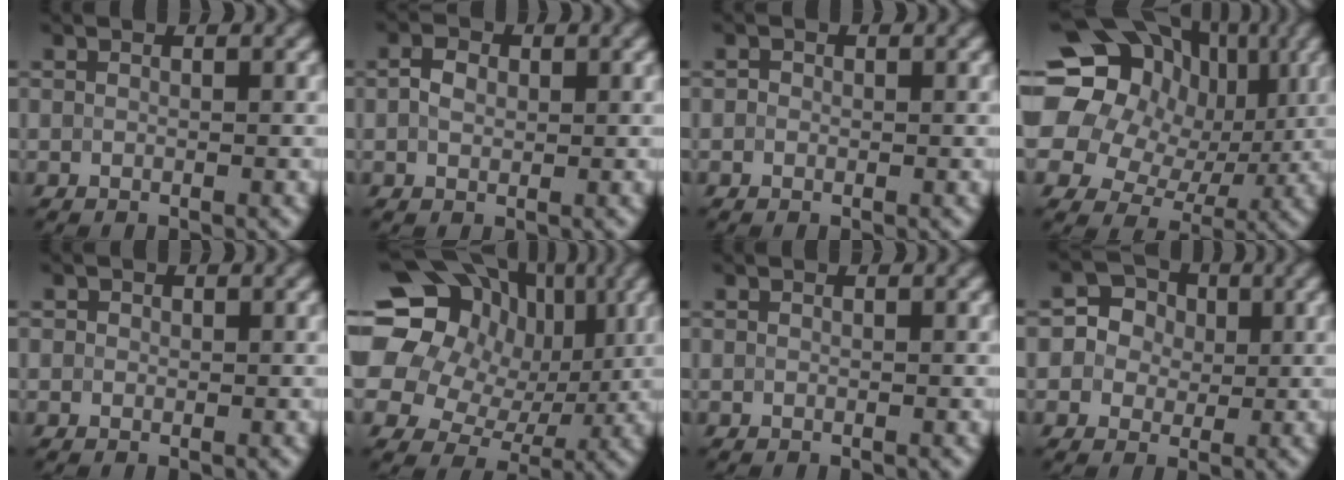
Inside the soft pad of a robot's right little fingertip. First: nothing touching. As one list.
[{"total": 2.1, "force": [0.3, 1.6, 1.4], "torque": [-0.027, 0.004, 0.001]}, {"total": 0.5, "force": [-0.1, 0.5, 0.1], "torque": [0.002, -0.003, -0.004]}, {"total": 20.8, "force": [4.8, 17.9, 9.5], "torque": [-0.200, 0.051, 0.033]}, {"total": 0.6, "force": [0.1, 0.6, 0.1], "torque": [0.003, -0.002, -0.001]}, {"total": 19.0, "force": [5.1, 16.3, 8.3], "torque": [-0.191, 0.049, 0.048]}, {"total": 0.0}, {"total": 4.0, "force": [0.6, 3.7, 1.3], "torque": [-0.009, 0.009, 0.000]}]